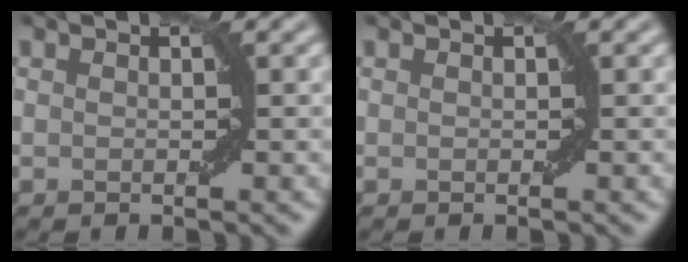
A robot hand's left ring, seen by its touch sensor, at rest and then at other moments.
{"total": 0.0}